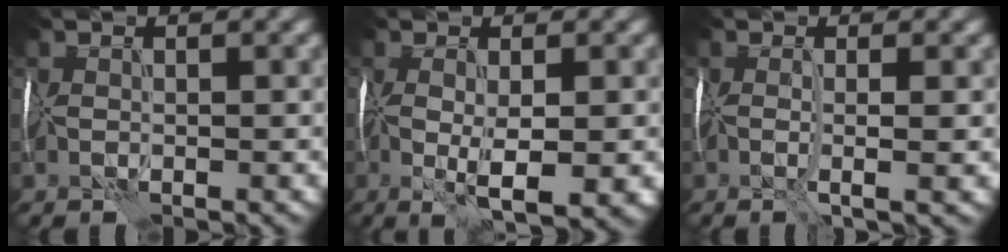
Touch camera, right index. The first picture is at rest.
{"total": 4.8, "force": [-0.9, 1.3, 4.5], "torque": [-0.082, -0.009, -0.010]}
{"total": 2.5, "force": [-0.1, 0.5, 2.5], "torque": [-0.034, -0.002, -0.004]}